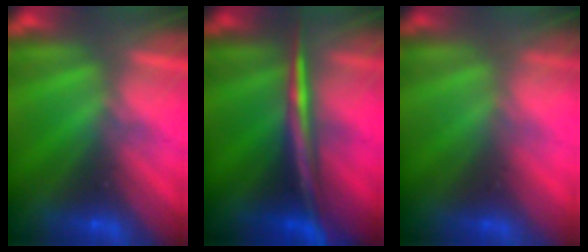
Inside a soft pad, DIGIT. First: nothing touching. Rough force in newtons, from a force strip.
{"total": 2.9}
{"total": 2.4}